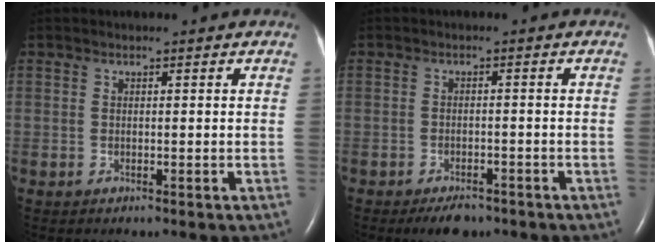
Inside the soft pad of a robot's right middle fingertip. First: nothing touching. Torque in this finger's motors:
{"motor_torque": [0.20, -0.16, 0.02, 0.02]}